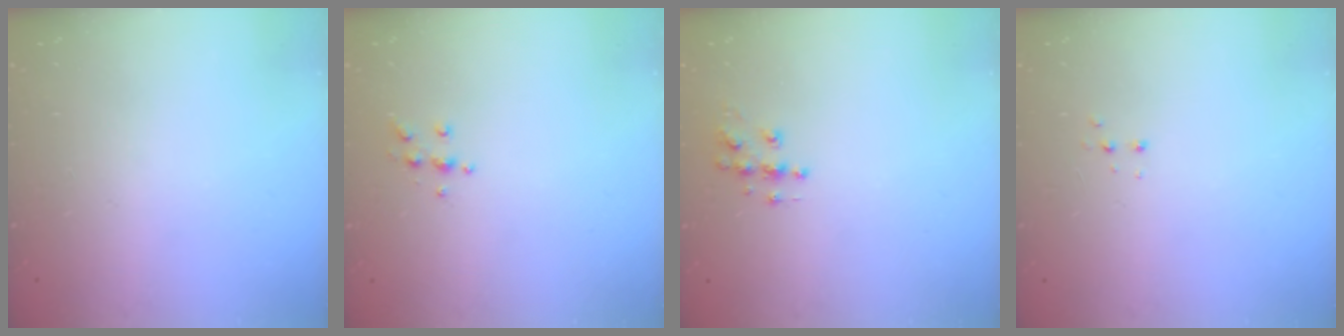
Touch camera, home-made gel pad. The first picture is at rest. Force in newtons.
{"total": 5.7, "press": 5.7, "slide": 0.9}
{"total": 7.3, "press": 7.3, "slide": 0.2}
{"total": 2.7, "press": 2.7, "slide": 0.5}